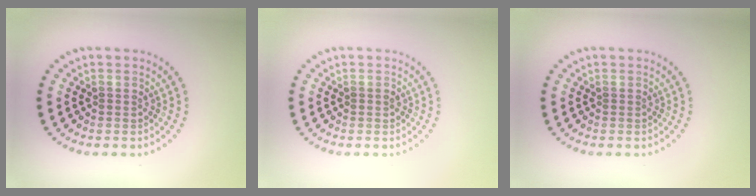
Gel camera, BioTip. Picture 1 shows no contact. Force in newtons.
{"total": 0.6, "press": 0.6, "slide": 0.2}
{"total": 0.0}